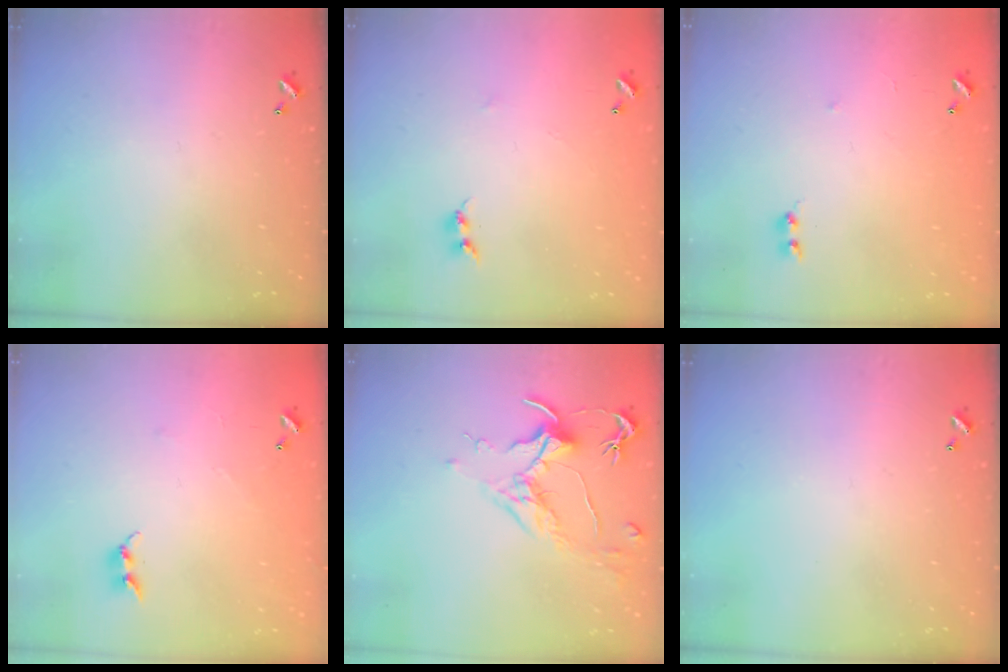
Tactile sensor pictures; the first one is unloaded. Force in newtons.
{"total": 6.7, "press": 6.7, "slide": 0.5}
{"total": 6.4, "press": 6.3, "slide": 0.6}
{"total": 5.6, "press": 5.6, "slide": 0.2}
{"total": 1.6, "press": 1.4, "slide": 0.9}
{"total": 0.0}